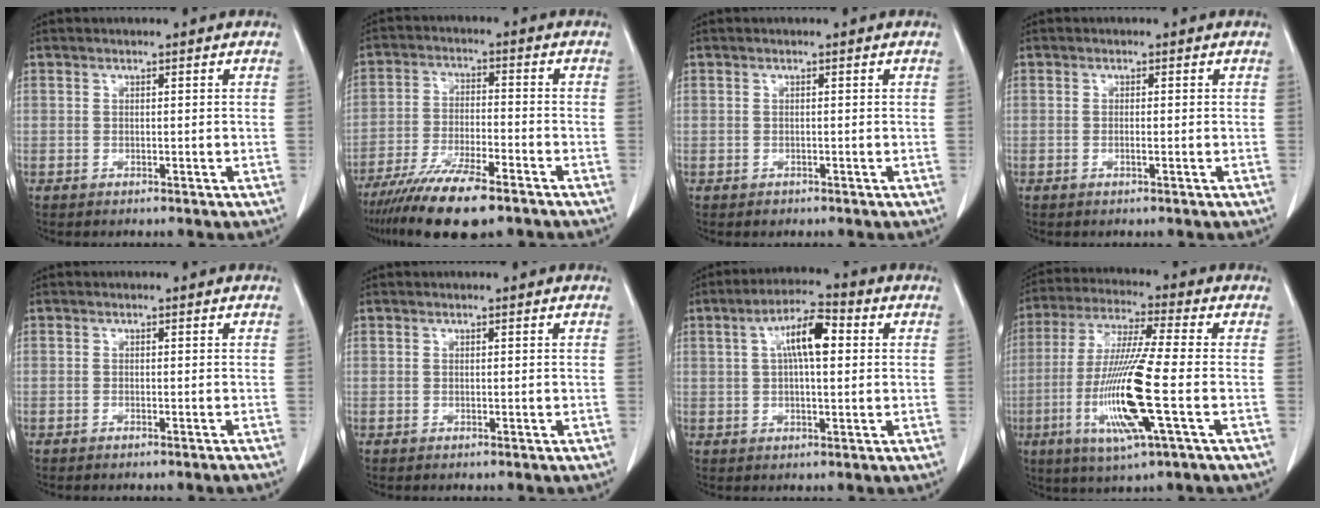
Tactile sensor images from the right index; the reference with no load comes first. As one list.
[{"total": 12.7, "force": [-9.3, 2.5, 8.3], "torque": [-0.148, -0.026, -0.158]}, {"total": 0.7, "force": [-0.4, 0.6, 0.0], "torque": [-0.003, 0.004, -0.005]}, {"total": 0.8, "force": [-0.2, 0.0, 0.8], "torque": [-0.016, -0.001, -0.002]}, {"total": 1.1, "force": [-0.9, -0.3, 0.4], "torque": [-0.006, 0.003, -0.015]}, {"total": 0.0}, {"total": 7.7, "force": [1.8, 2.1, 7.2], "torque": [-0.132, 0.022, 0.027]}, {"total": 14.7, "force": [-3.7, 0.0, 14.2], "torque": [-0.295, -0.019, -0.075]}]